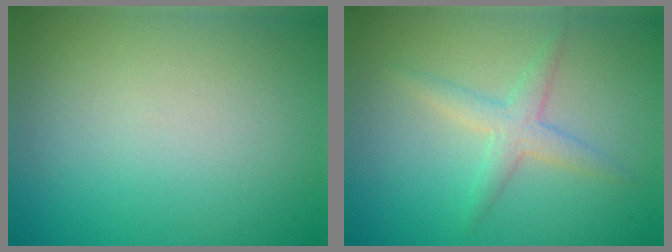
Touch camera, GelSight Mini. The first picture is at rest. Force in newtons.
{"total": 2.4, "press": 2.4, "slide": 0.1}